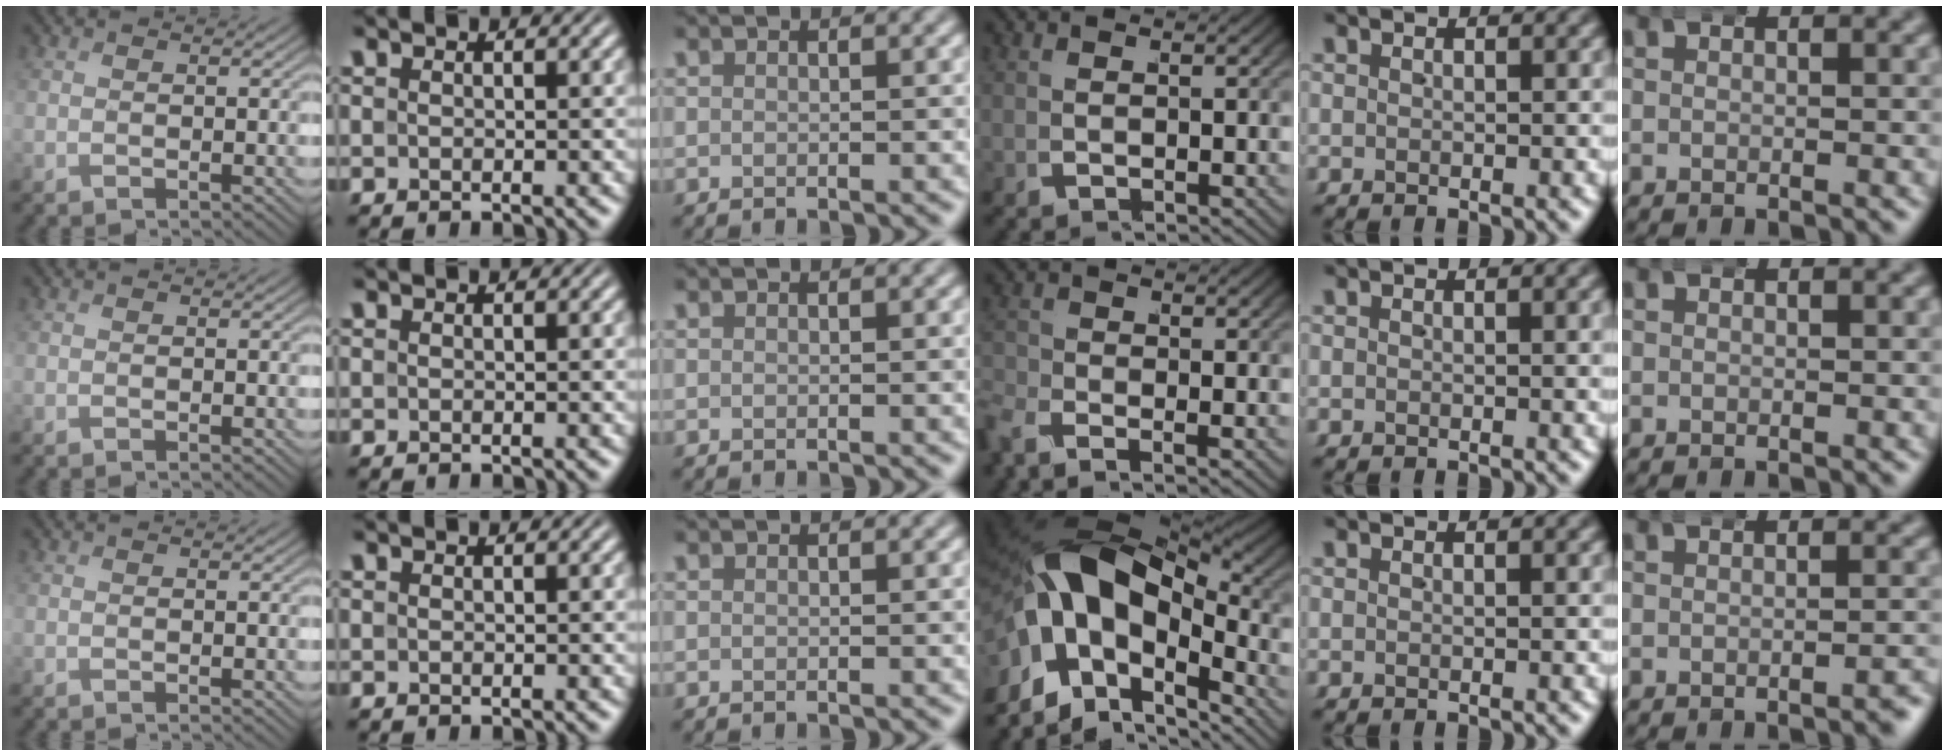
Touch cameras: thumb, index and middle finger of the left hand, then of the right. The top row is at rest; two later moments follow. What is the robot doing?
{"motion": "wrap", "object": "arm wrap"}